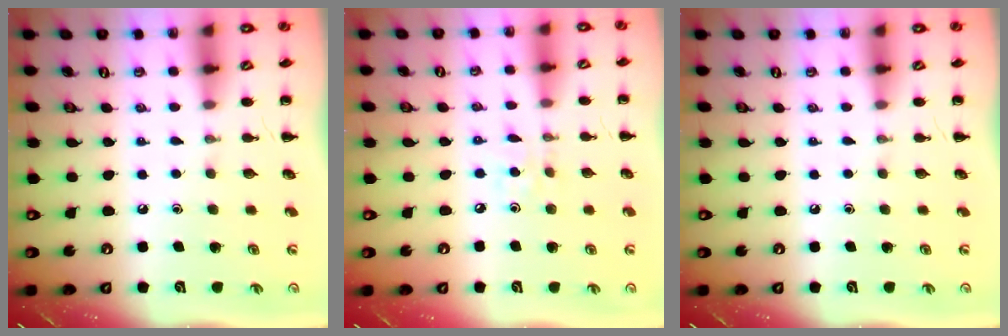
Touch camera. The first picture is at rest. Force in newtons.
{"total": 2.1, "press": 2.1, "slide": 0.6}
{"total": 0.0}